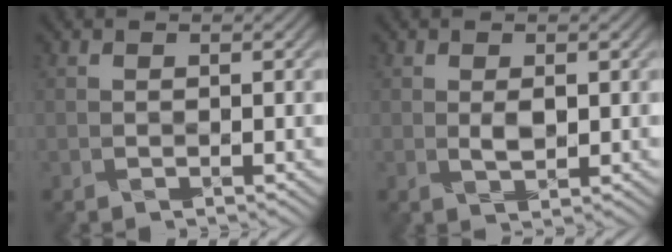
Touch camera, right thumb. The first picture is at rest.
{"total": 1.6, "force": [0.4, 0.7, 1.3], "torque": [-0.028, -0.004, 0.013]}